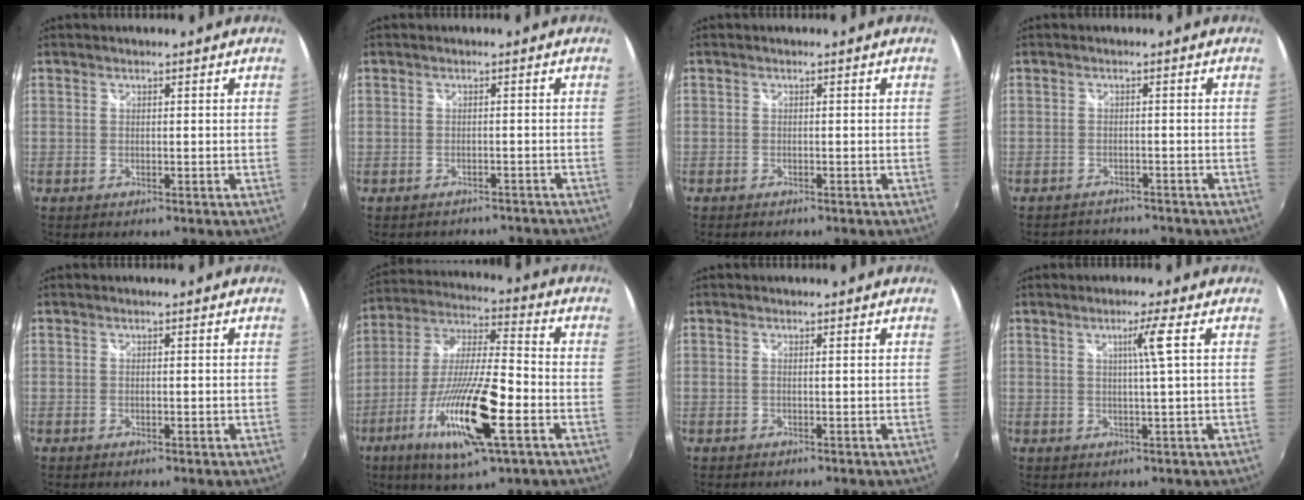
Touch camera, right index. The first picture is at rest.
{"total": 5.7, "force": [-5.0, 2.5, 1.4], "torque": [-0.026, -0.001, -0.062]}
{"total": 1.2, "force": [-1.1, 0.3, 0.3], "torque": [-0.011, -0.006, -0.019]}
{"total": 4.5, "force": [-4.3, 1.3, 0.6], "torque": [-0.023, -0.002, -0.068]}
{"total": 1.0, "force": [-0.2, 0.3, 0.9], "torque": [-0.016, 0.000, -0.004]}
{"total": 20.6, "force": [-8.2, 3.9, 18.5], "torque": [-0.365, -0.040, -0.151]}
{"total": 0.7, "force": [-0.1, -0.2, 0.7], "torque": [-0.012, 0.001, -0.002]}
{"total": 3.7, "force": [0.9, -1.2, 3.3], "torque": [-0.062, -0.004, 0.017]}